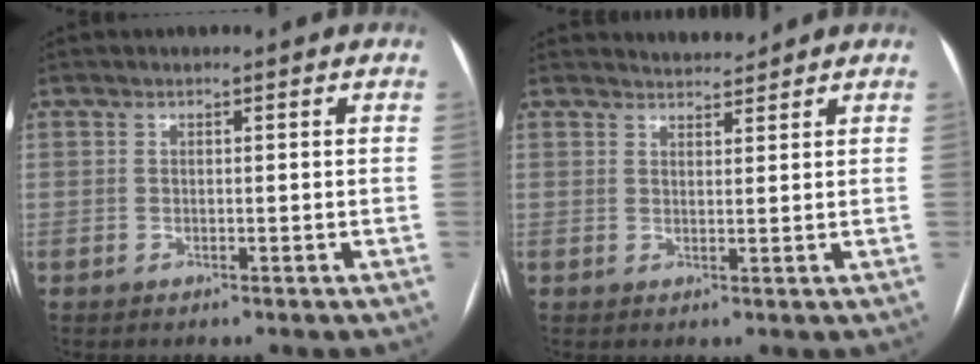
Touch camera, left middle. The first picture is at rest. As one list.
[{"total": 2.4, "force": [2.3, 0.1, -0.2], "torque": [-0.004, 0.006, 0.043]}]